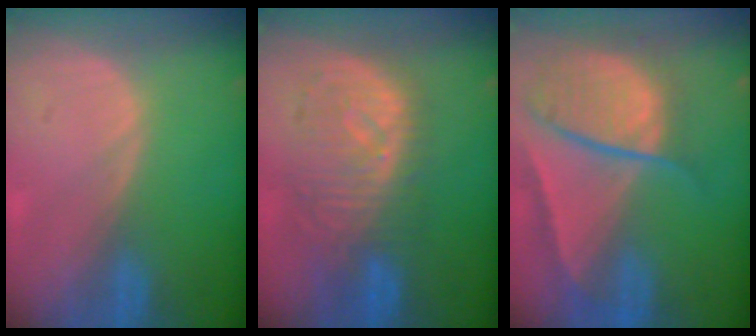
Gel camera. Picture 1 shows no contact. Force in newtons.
{"total": 9.8, "press": 9.0, "slide": 3.8}
{"total": 10.3, "press": 8.7, "slide": 5.5}